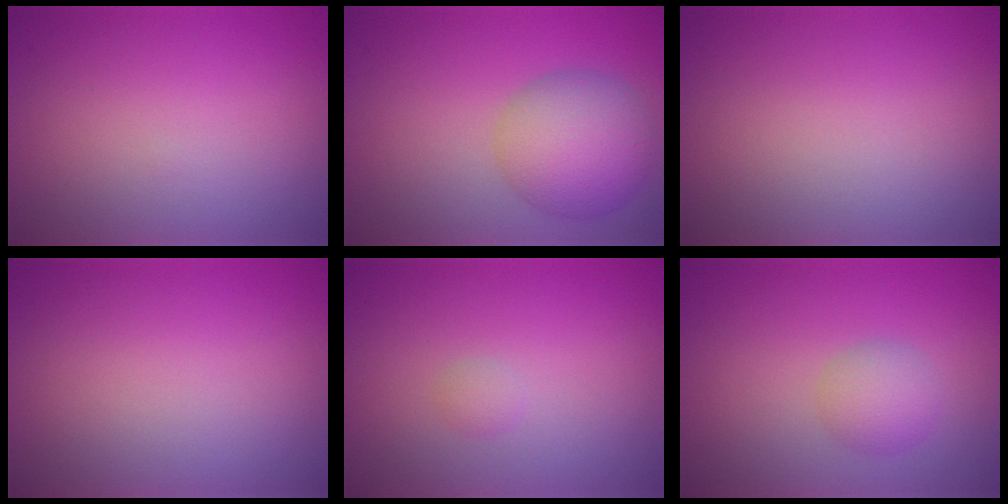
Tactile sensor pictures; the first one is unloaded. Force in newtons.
{"total": 6.5, "press": 6.5, "slide": 0.2}
{"total": 0.0}
{"total": 0.0}
{"total": 0.7, "press": 0.7, "slide": 0.1}
{"total": 2.5, "press": 2.5, "slide": 0.1}